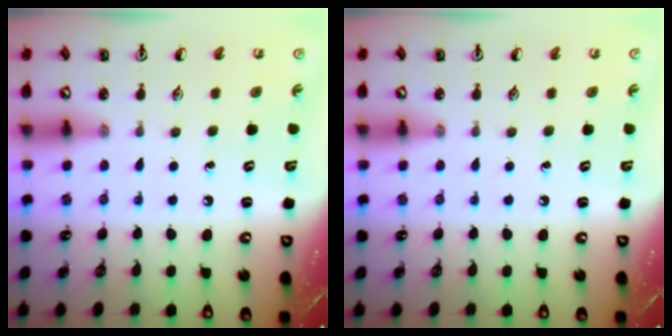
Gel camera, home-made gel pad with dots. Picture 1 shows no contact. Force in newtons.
{"total": 0.0}